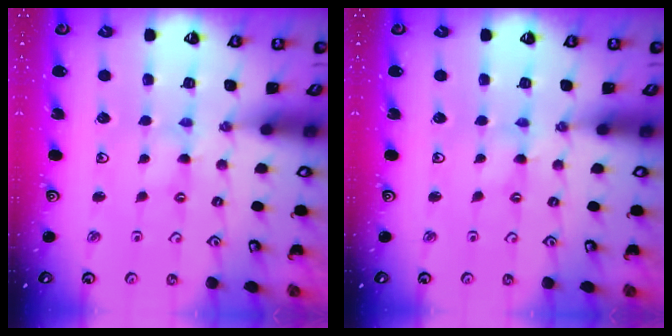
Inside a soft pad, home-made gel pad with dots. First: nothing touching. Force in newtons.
{"total": 0.0}